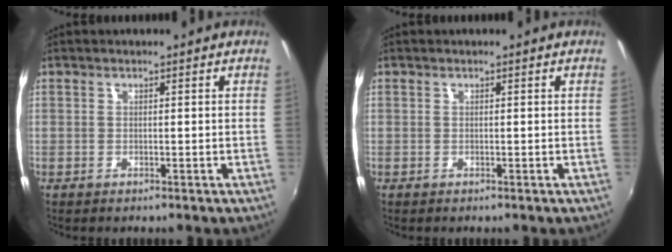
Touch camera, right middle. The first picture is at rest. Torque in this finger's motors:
{"motor_torque": [0.00, 0.00, 0.00, 0.00]}